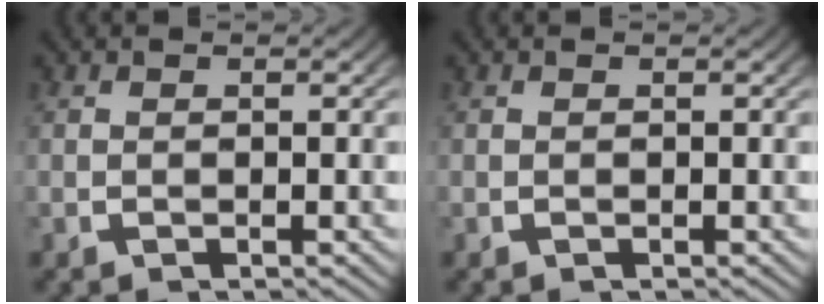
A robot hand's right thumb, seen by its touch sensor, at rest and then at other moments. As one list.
[{"total": 0.0}]